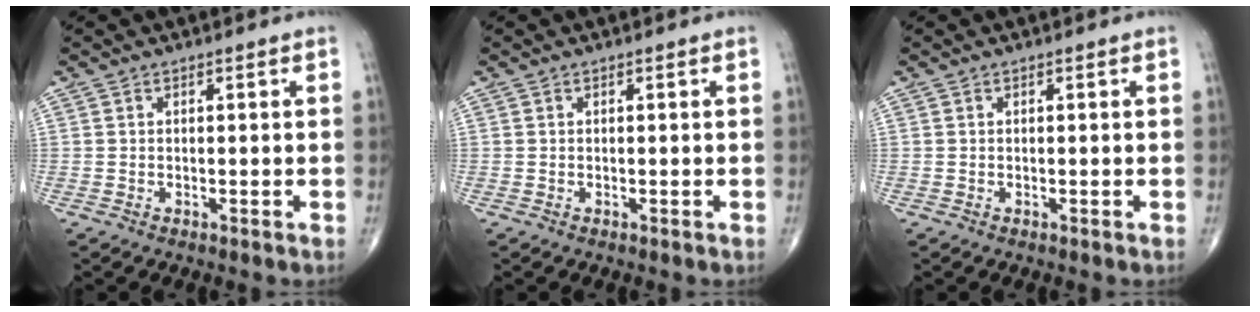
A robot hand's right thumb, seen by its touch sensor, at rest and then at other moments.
{"total": 0.0}
{"total": 0.0}